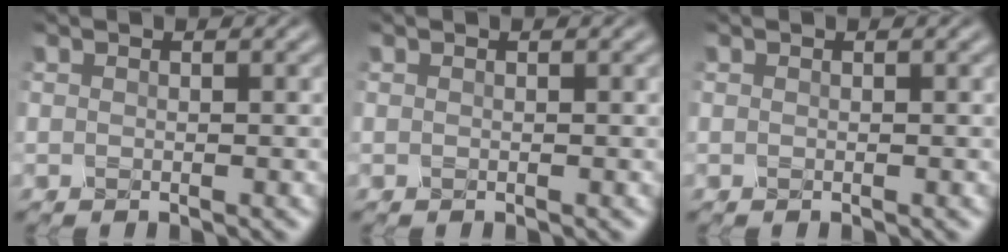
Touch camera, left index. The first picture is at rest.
{"total": 0.0}
{"total": 0.0}